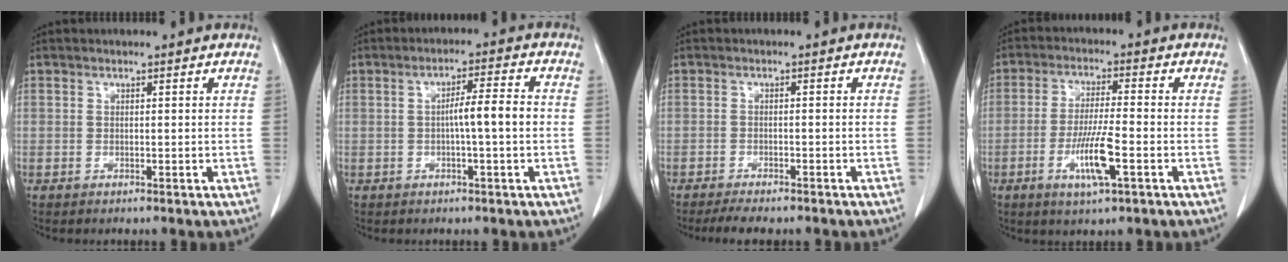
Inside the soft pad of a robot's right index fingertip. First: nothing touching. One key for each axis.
{"total": 5.0, "fx": -0.5, "fy": -0.2, "fz": 5.0, "tx": -0.082, "ty": 0.010, "tz": -0.007}
{"total": 5.6, "fx": -4.8, "fy": 0.9, "fz": 2.7, "tx": -0.036, "ty": -0.008, "tz": -0.068}
{"total": 7.8, "fx": -2.9, "fy": 0.4, "fz": 7.2, "tx": -0.140, "ty": -0.011, "tz": -0.053}